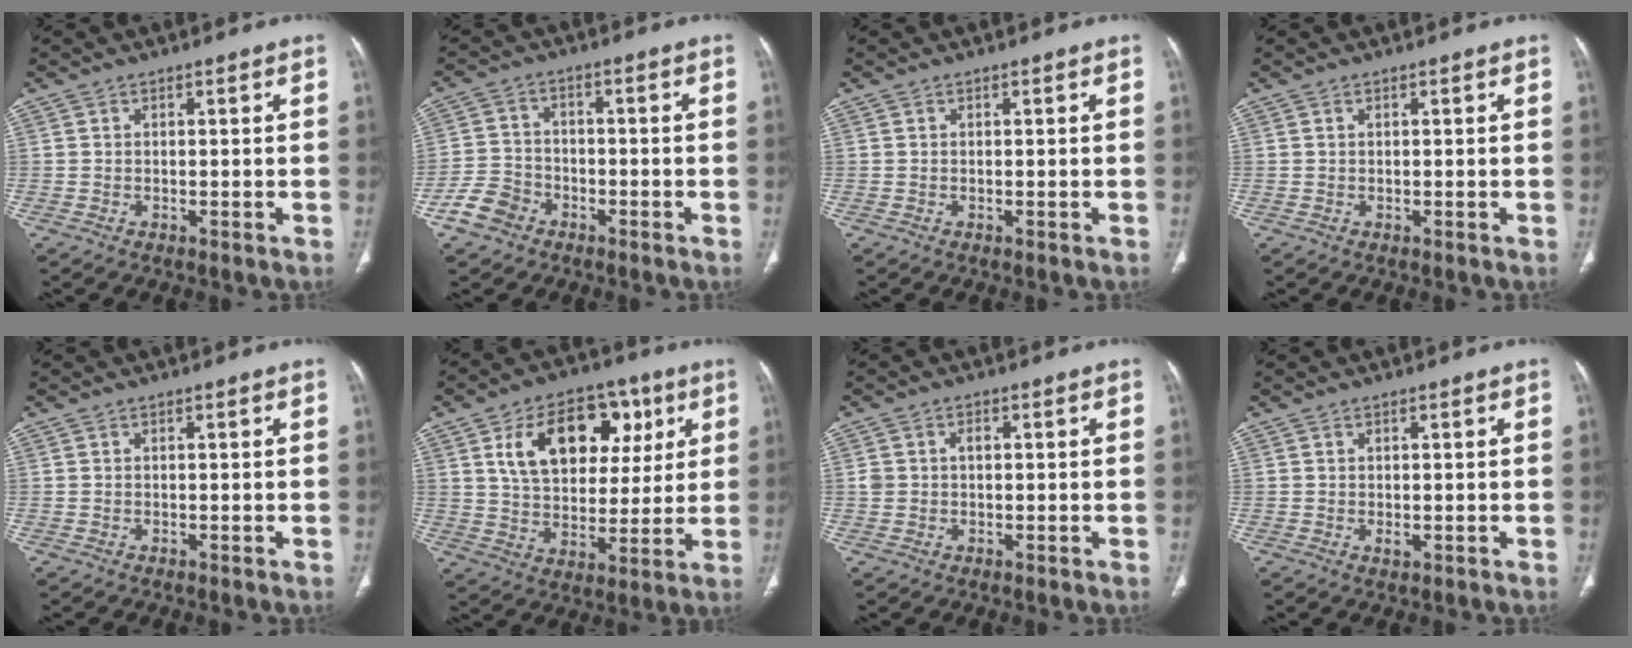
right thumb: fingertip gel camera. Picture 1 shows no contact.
{"total": 6.3, "force": [-3.6, 4.6, 2.0], "torque": [-0.031, 0.024, -0.070]}
{"total": 0.0}
{"total": 0.0}
{"total": 0.0}
{"total": 18.8, "force": [6.8, 12.3, 12.5], "torque": [-0.156, -0.006, 0.115]}
{"total": 3.4, "force": [0.7, 2.4, 2.4], "torque": [-0.046, 0.010, 0.017]}
{"total": 1.2, "force": [0.0, 0.7, 1.0], "torque": [-0.015, -0.004, 0.004]}